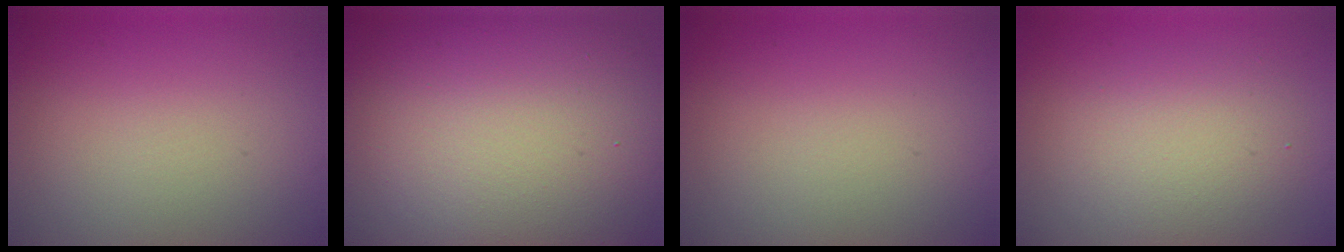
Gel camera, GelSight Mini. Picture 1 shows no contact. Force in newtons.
{"total": 11.7, "press": 11.7, "slide": 0.9}
{"total": 0.0}
{"total": 2.6, "press": 2.6, "slide": 0.3}